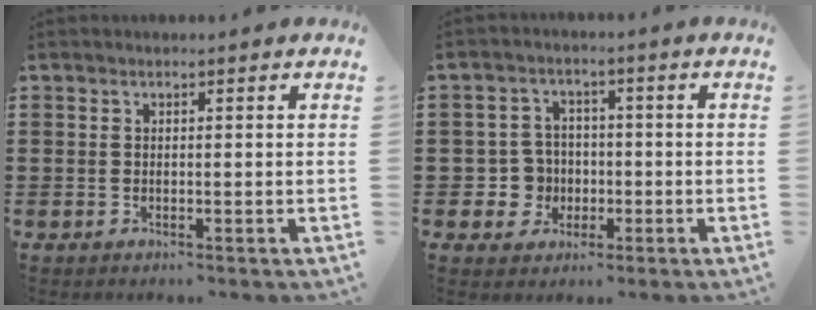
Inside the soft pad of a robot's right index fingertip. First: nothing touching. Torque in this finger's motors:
{"motor_torque": [0.62, 1.52, 0.02, -0.01]}